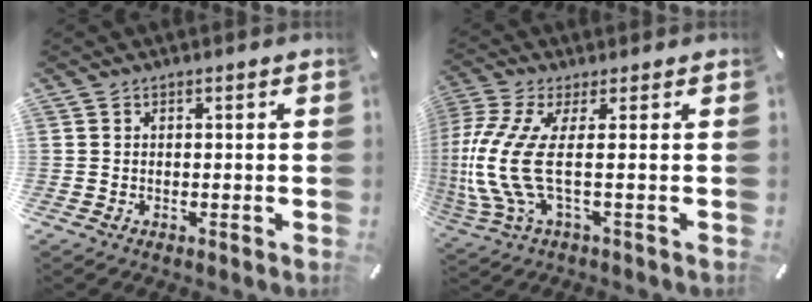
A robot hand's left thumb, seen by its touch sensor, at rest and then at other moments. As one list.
[{"total": 12.7, "force": [0.2, 2.9, 12.4], "torque": [-0.288, -0.032, -0.005]}]